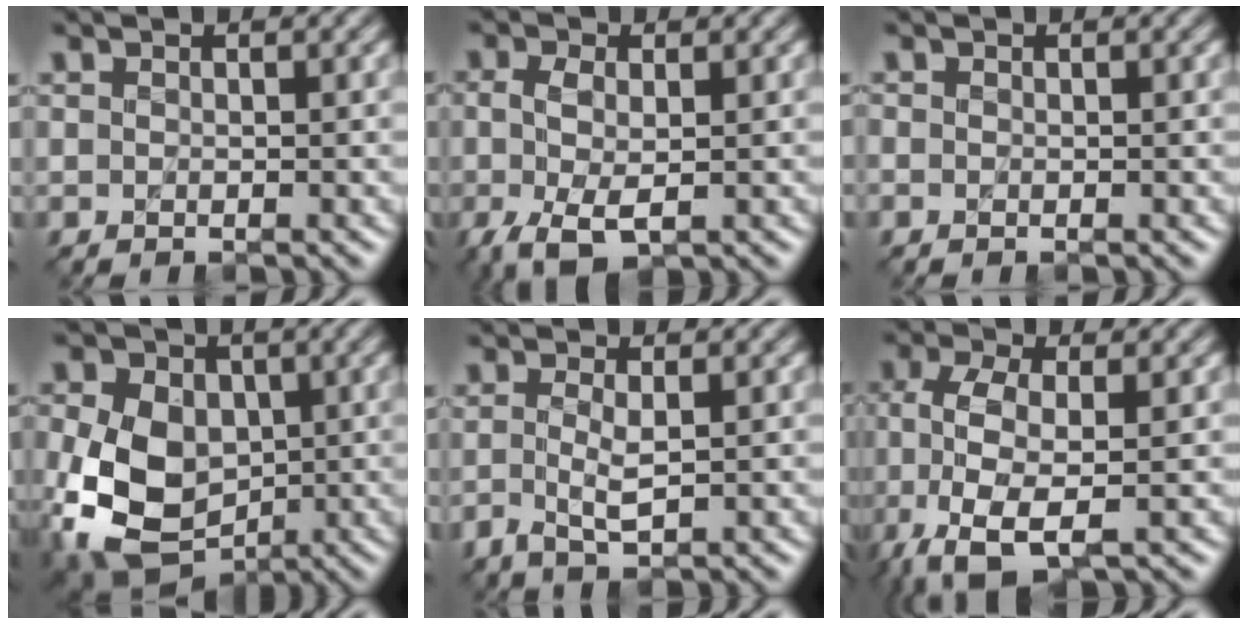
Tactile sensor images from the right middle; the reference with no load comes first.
{"total": 4.6, "force": [-1.4, 2.5, 3.6], "torque": [-0.091, -0.004, -0.027]}
{"total": 0.0}
{"total": 10.9, "force": [-1.4, 8.3, 7.0], "torque": [-0.156, -0.014, -0.025]}
{"total": 2.0, "force": [-0.1, 0.4, 2.0], "torque": [-0.043, -0.004, -0.001]}
{"total": 5.8, "force": [-2.1, 2.4, 4.9], "torque": [-0.114, -0.005, -0.045]}